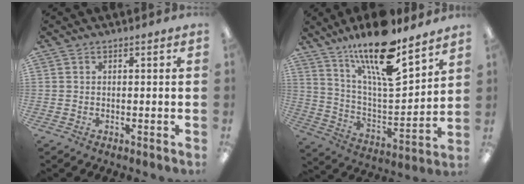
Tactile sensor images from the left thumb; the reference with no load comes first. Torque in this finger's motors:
{"motor_torque": [0.82, 0.20, 1.73, -1.05, 0.14]}